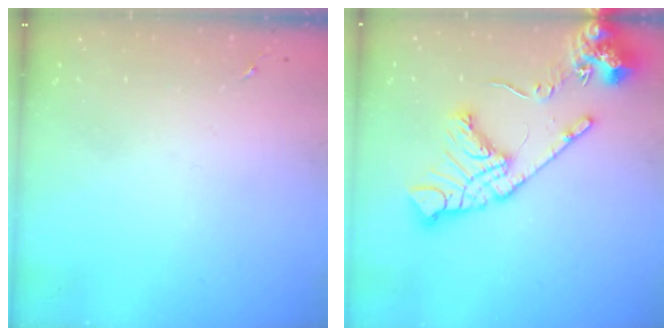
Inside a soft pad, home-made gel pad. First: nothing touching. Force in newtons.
{"total": 18.2, "press": 18.0, "slide": 2.5}